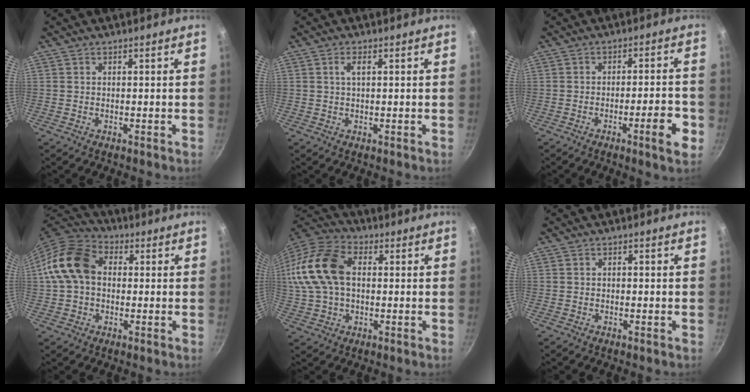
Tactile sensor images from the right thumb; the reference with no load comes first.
{"total": 1.8, "force": [0.5, 0.6, 1.6], "torque": [-0.031, 0.003, 0.012]}
{"total": 7.2, "force": [-2.8, 1.2, 6.5], "torque": [-0.083, 0.018, -0.040]}
{"total": 12.8, "force": [0.9, 9.5, 8.5], "torque": [-0.133, 0.028, 0.000]}
{"total": 19.9, "force": [2.5, 13.2, 14.7], "torque": [-0.312, 0.036, 0.036]}
{"total": 0.7, "force": [-0.2, 0.5, 0.5], "torque": [-0.009, 0.006, -0.002]}